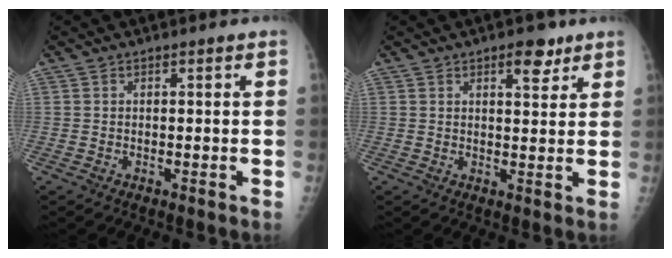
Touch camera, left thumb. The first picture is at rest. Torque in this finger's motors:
{"motor_torque": [0.82, -0.17, 0.46, -0.18, 0.15]}